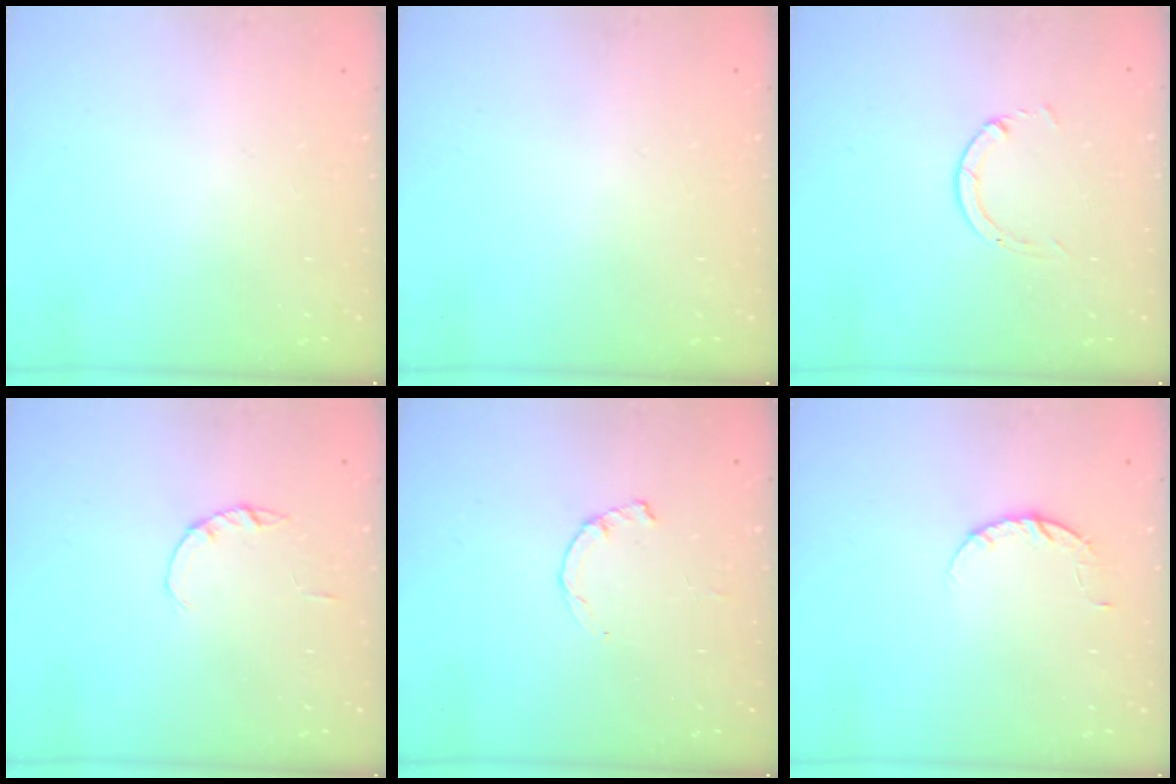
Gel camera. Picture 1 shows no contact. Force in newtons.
{"total": 2.6, "press": 2.6, "slide": 0.2}
{"total": 1.3, "press": 1.2, "slide": 0.3}
{"total": 1.0, "press": 1.0, "slide": 0.2}
{"total": 1.2, "press": 1.2, "slide": 0.3}
{"total": 4.5, "press": 4.5, "slide": 0.5}